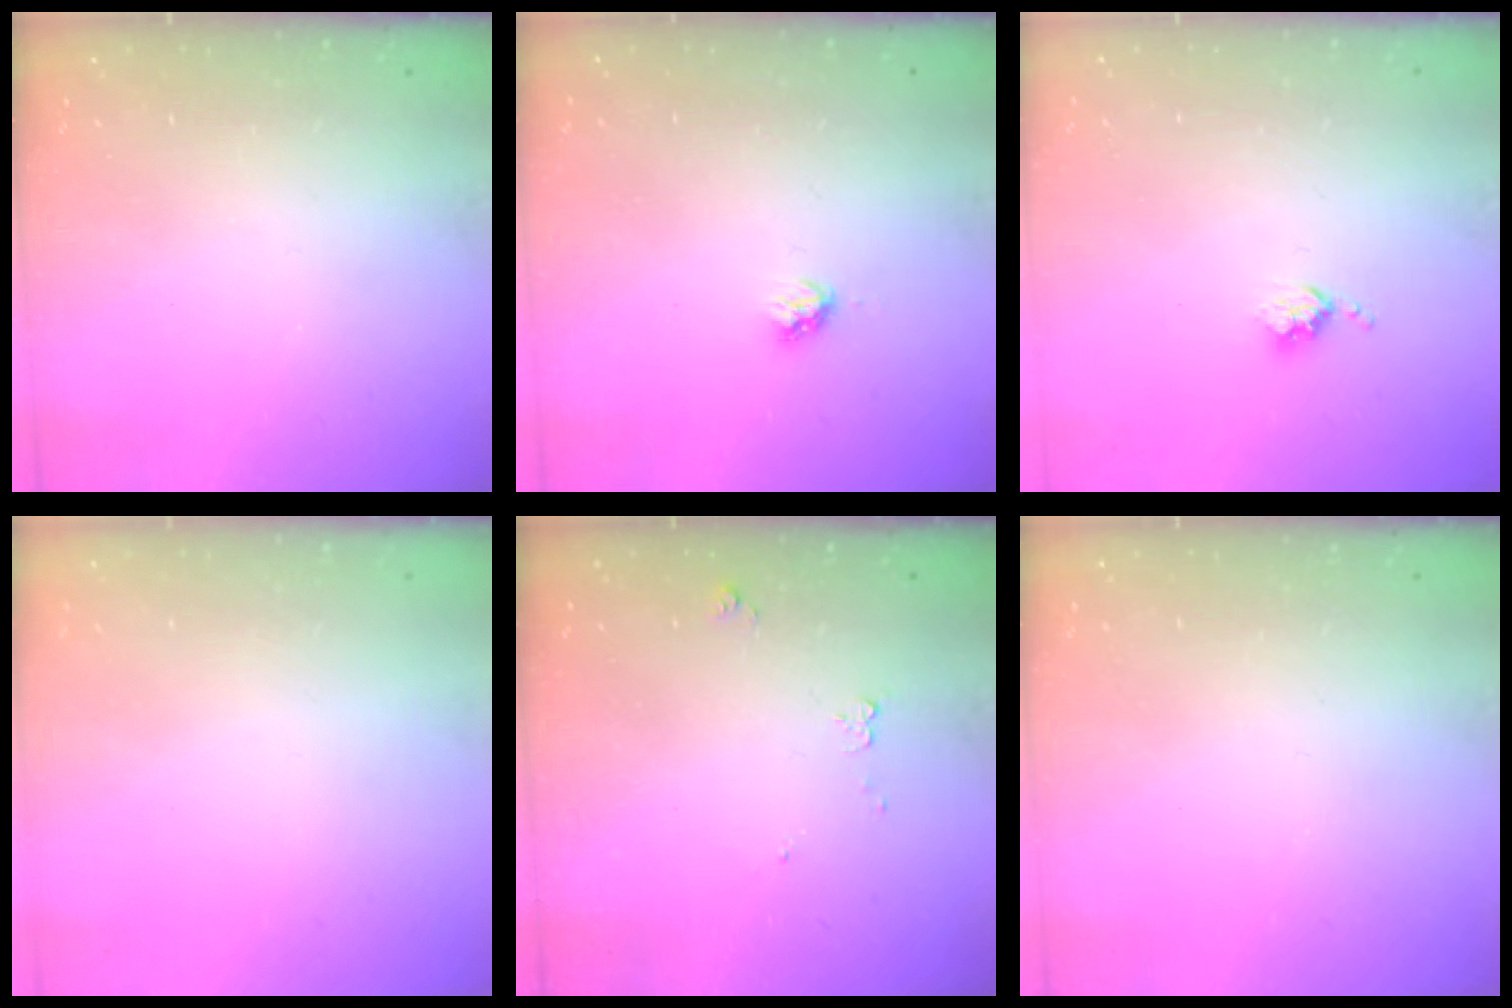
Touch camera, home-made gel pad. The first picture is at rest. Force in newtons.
{"total": 2.8, "press": 2.8, "slide": 0.2}
{"total": 3.6, "press": 3.6, "slide": 0.4}
{"total": 0.0}
{"total": 5.5, "press": 5.5, "slide": 0.7}
{"total": 0.0}